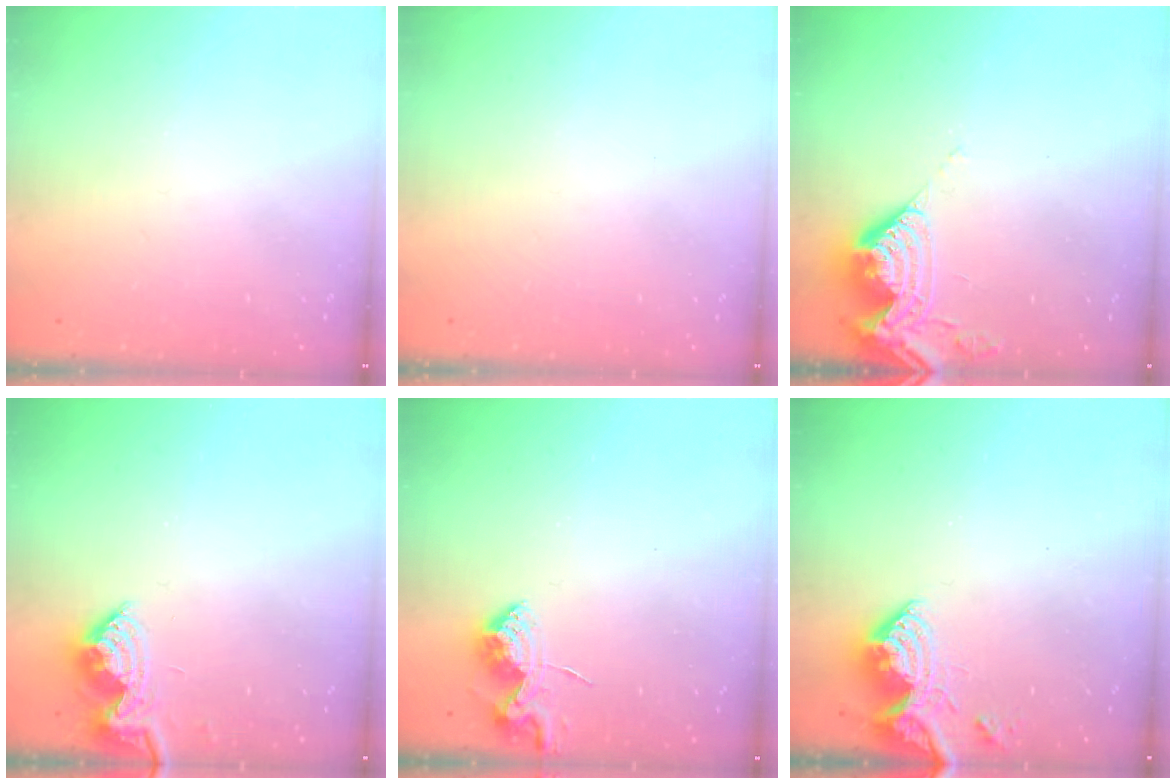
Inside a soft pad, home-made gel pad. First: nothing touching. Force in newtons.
{"total": 0.0}
{"total": 9.9, "press": 9.8, "slide": 1.2}
{"total": 9.0, "press": 9.0, "slide": 0.3}
{"total": 7.3, "press": 7.3, "slide": 0.6}
{"total": 9.8, "press": 9.7, "slide": 1.0}